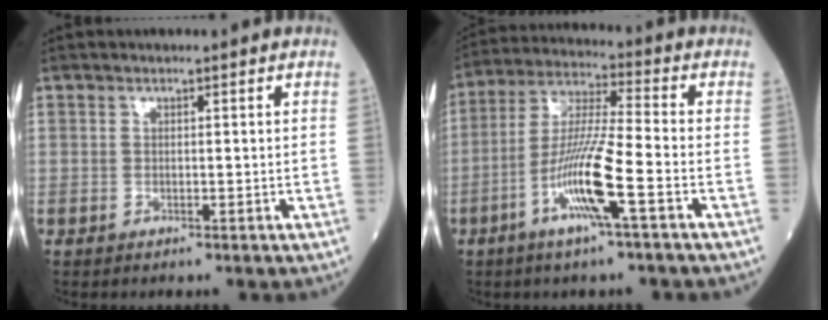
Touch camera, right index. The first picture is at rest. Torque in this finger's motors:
{"motor_torque": [0.43, -0.23, 0.31, 0.21]}